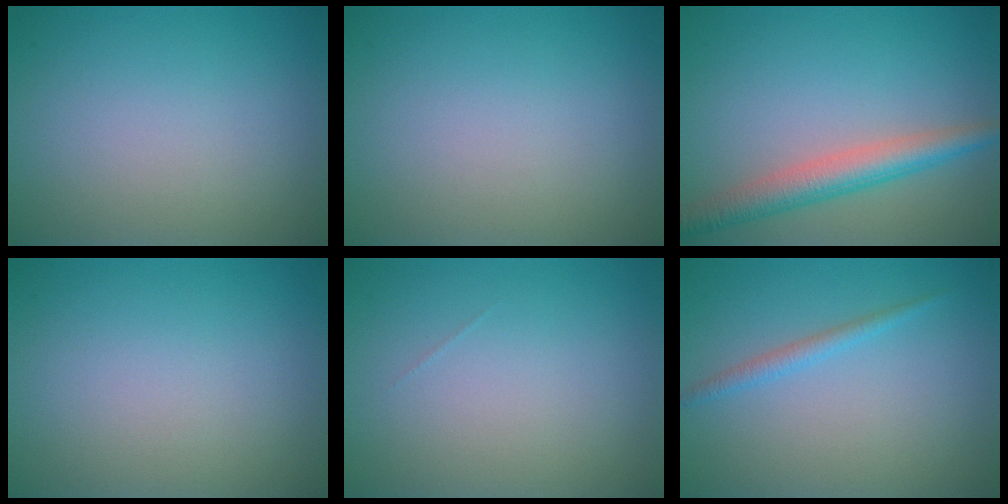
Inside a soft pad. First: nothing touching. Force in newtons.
{"total": 0.0}
{"total": 4.2, "press": 4.2, "slide": 0.0}
{"total": 0.0}
{"total": 0.0}
{"total": 1.3, "press": 1.3, "slide": 0.1}